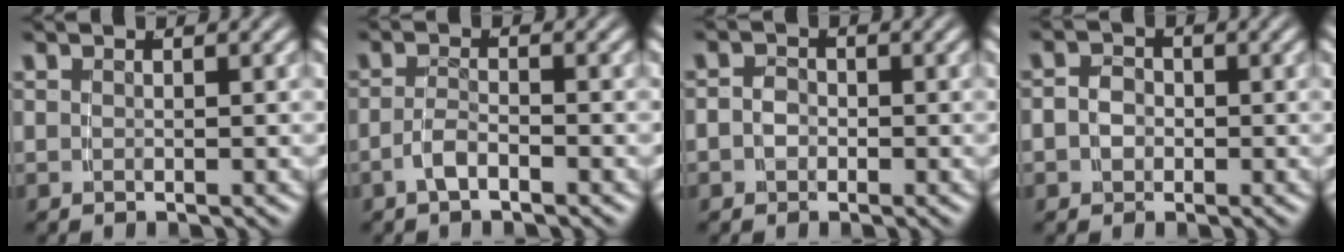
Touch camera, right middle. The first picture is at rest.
{"total": 1.8, "force": [-1.5, 0.0, 1.0], "torque": [-0.020, -0.004, -0.028]}
{"total": 2.2, "force": [-0.8, 1.9, 0.7], "torque": [-0.028, -0.016, -0.010]}
{"total": 3.0, "force": [-0.6, 2.8, 1.2], "torque": [-0.036, -0.017, -0.008]}